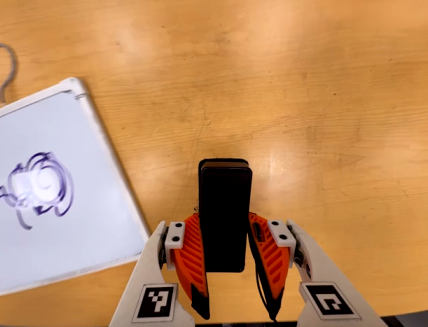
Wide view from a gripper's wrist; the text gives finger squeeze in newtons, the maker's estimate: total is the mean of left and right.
{"total": 4.3, "left": 2.7, "right": 5.9}